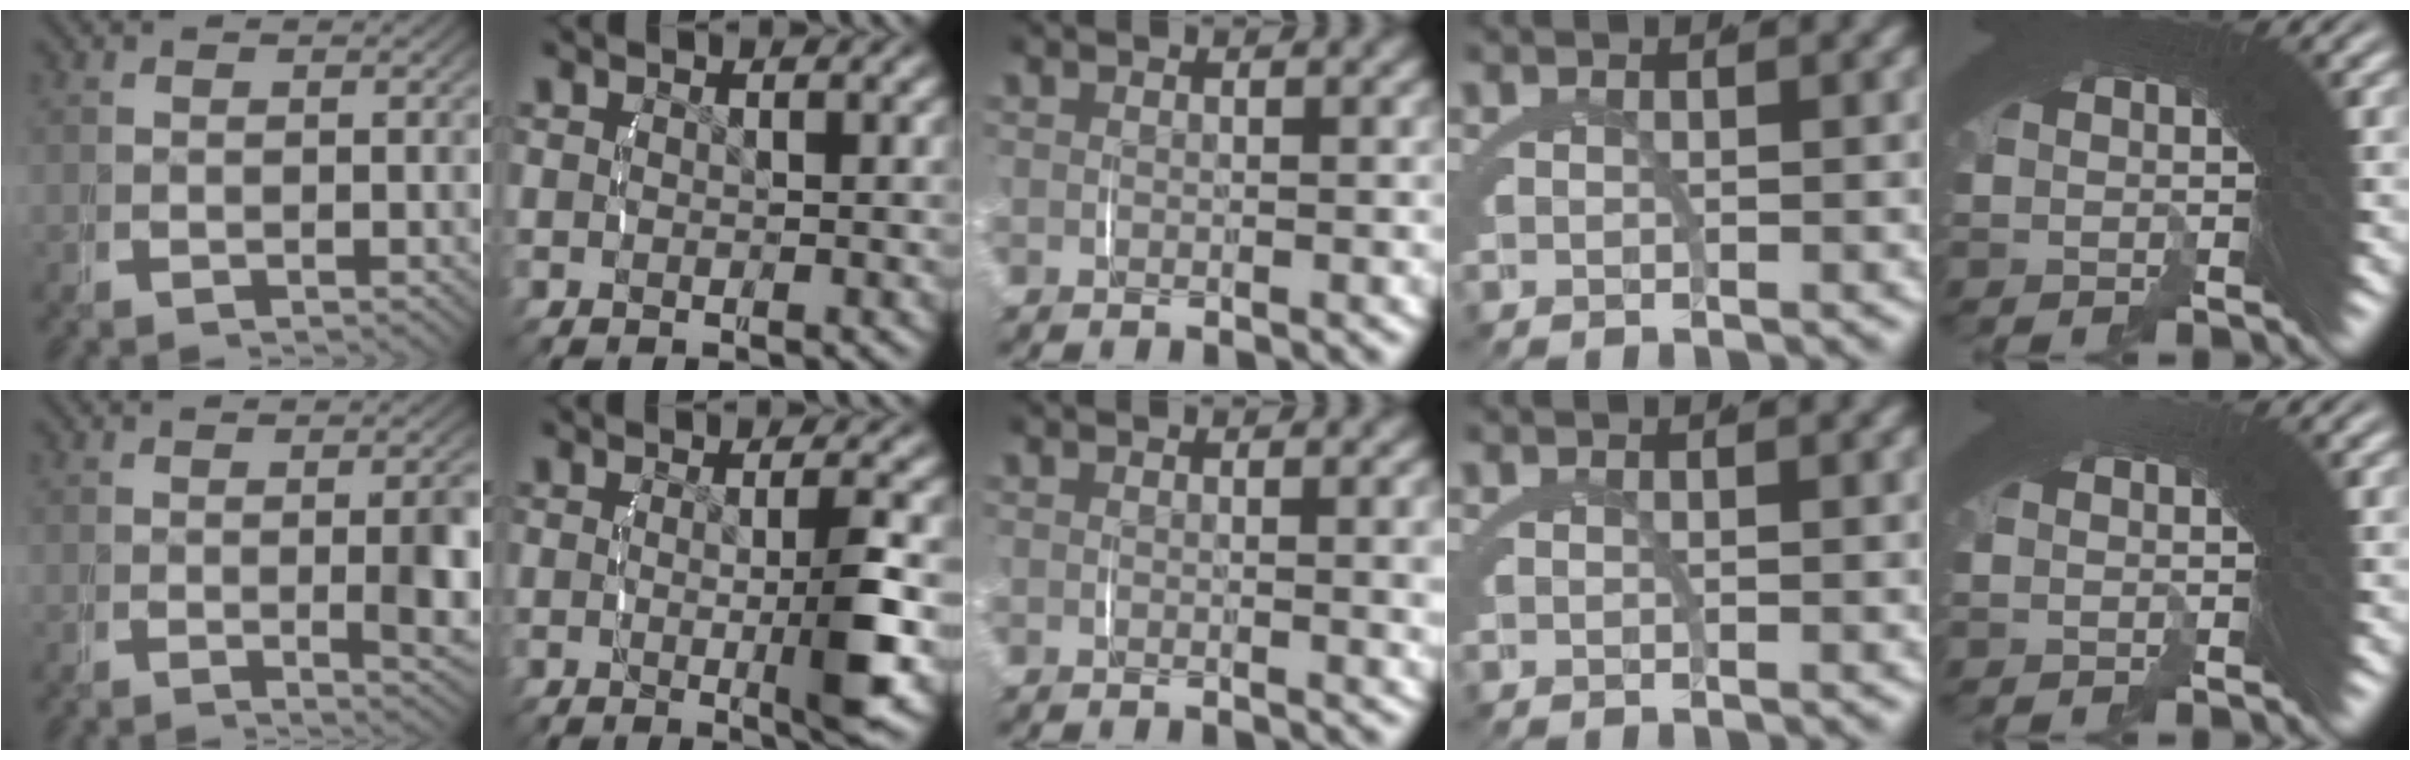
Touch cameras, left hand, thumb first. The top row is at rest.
{"thumb": {"total": 4.6, "force": [-0.2, 1.1, 4.5], "torque": [-0.063, -0.008, 0.000]}, "index": {"total": 4.5, "force": [-0.8, 0.0, 4.4], "torque": [-0.068, -0.011, -0.013]}, "middle": {"total": 1.3, "force": [0.4, -0.2, 1.2], "torque": [-0.015, -0.003, 0.007]}, "little": {"total": 0.6, "force": [-0.3, -0.5, 0.0], "torque": [0.014, 0.016, -0.012]}}